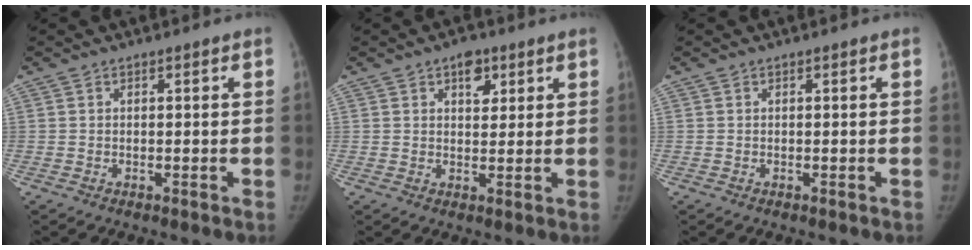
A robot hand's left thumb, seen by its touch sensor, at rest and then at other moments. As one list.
[{"total": 4.5, "force": [2.4, 2.7, 2.6], "torque": [-0.012, -0.009, 0.033]}, {"total": 0.0}]